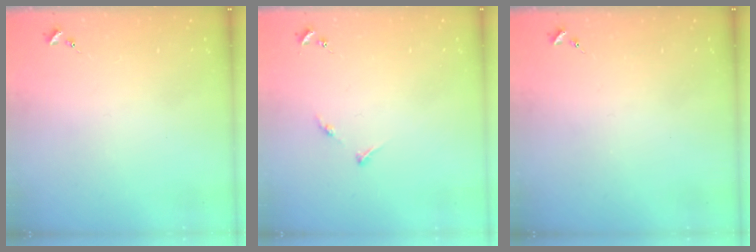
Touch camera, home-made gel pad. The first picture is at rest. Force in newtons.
{"total": 4.0, "press": 3.9, "slide": 0.5}
{"total": 0.0}